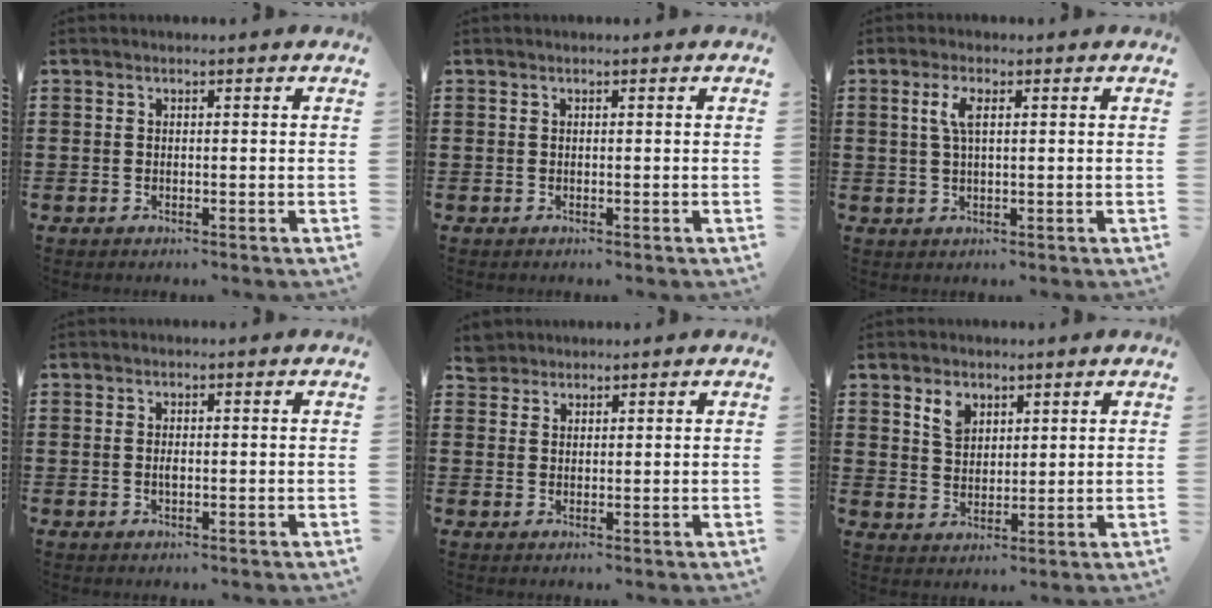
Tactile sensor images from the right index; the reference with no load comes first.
{"total": 0.0}
{"total": 3.4, "force": [0.9, 1.1, 3.0], "torque": [-0.062, 0.009, 0.013]}
{"total": 1.0, "force": [-0.1, 0.4, 0.9], "torque": [-0.017, 0.000, -0.003]}
{"total": 2.7, "force": [2.4, 1.2, 0.1], "torque": [-0.009, 0.010, 0.049]}
{"total": 4.1, "force": [2.7, 2.6, 1.7], "torque": [-0.035, 0.004, 0.048]}